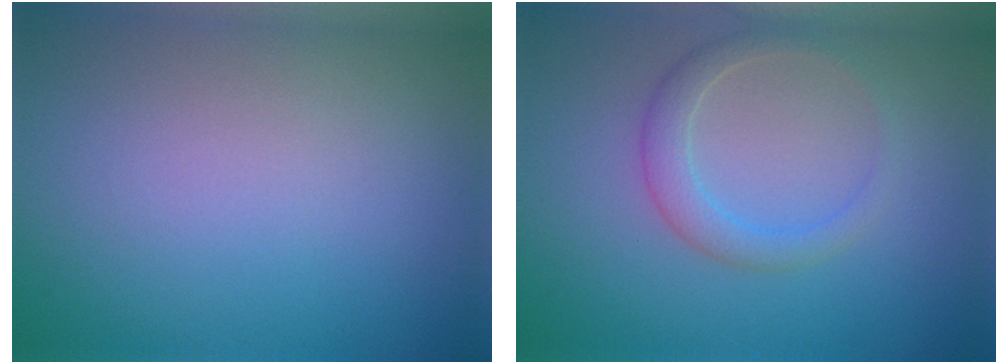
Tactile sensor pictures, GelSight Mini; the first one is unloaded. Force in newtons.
{"total": 2.2, "press": 2.2, "slide": 0.1}